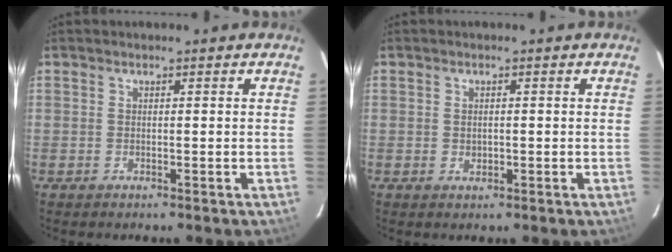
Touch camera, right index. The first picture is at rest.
{"total": 1.3, "force": [0.0, 1.0, 0.9], "torque": [-0.013, 0.002, 0.001]}